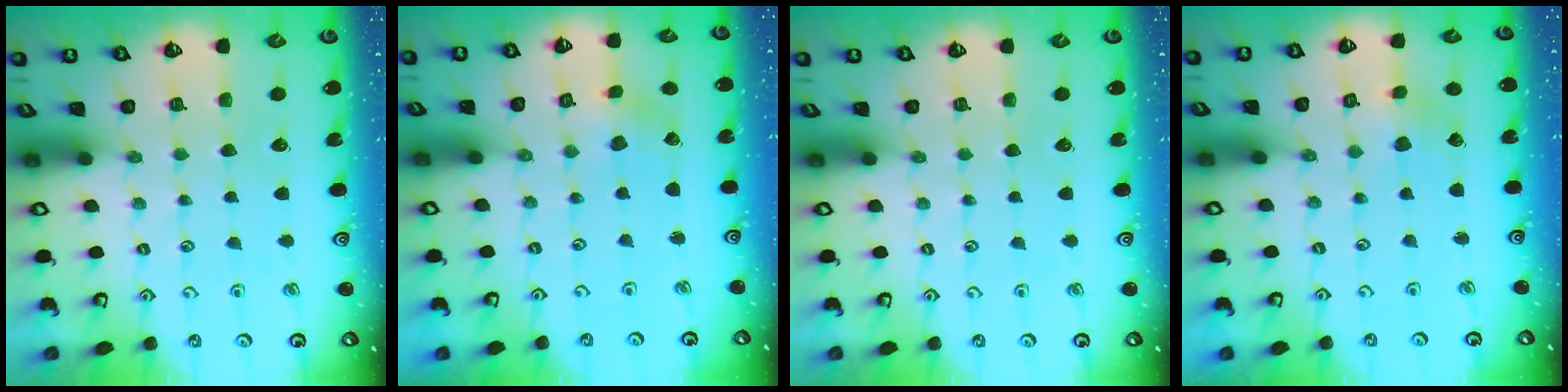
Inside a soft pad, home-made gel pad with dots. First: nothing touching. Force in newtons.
{"total": 0.9, "press": 0.9, "slide": 0.2}
{"total": 0.0}
{"total": 2.7, "press": 2.6, "slide": 0.3}